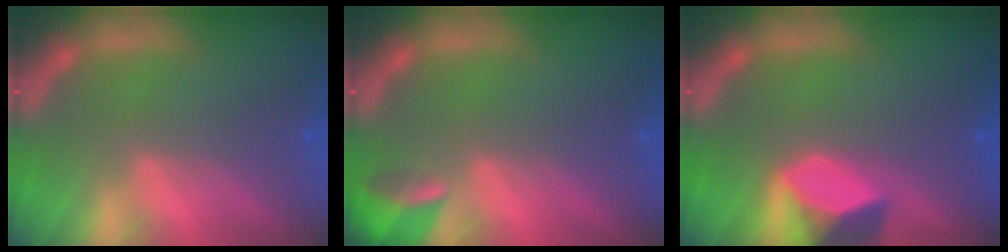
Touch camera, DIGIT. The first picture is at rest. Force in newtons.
{"total": 2.9}
{"total": 5.9}